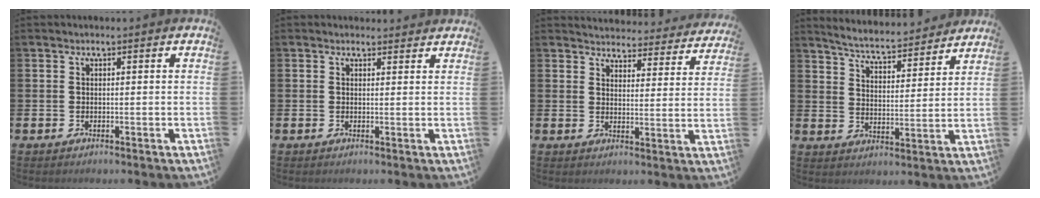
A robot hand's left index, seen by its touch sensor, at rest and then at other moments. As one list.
[{"total": 1.2, "force": [1.2, 0.4, 0.0], "torque": [0.010, -0.001, 0.020]}, {"total": 4.1, "force": [4.0, 0.6, 0.1], "torque": [-0.007, -0.037, 0.065]}, {"total": 5.7, "force": [5.6, 0.5, 1.0], "torque": [-0.043, -0.046, 0.093]}]